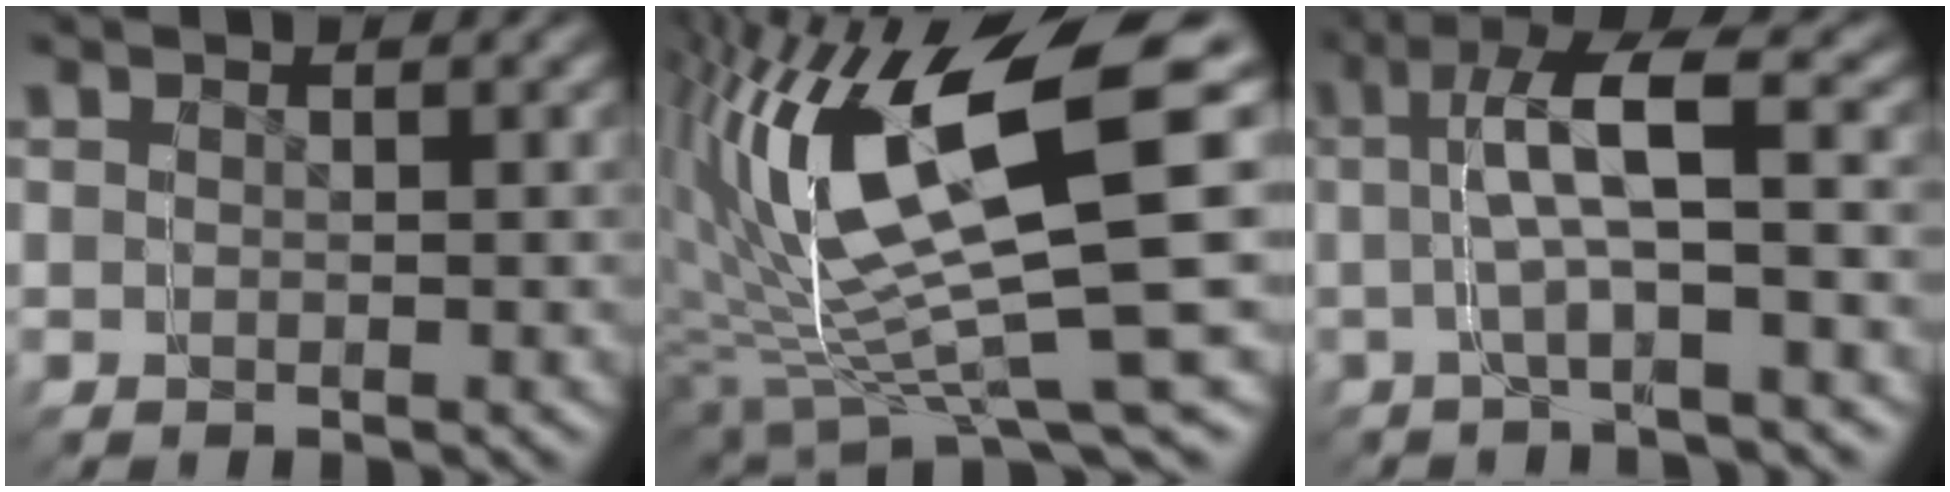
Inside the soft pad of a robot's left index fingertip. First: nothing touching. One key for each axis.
{"total": 8.5, "fx": 2.1, "fy": 4.3, "fz": 7.0, "tx": -0.174, "ty": 0.016, "tz": 0.036}
{"total": 4.9, "fx": -0.1, "fy": 2.0, "fz": 4.5, "tx": -0.082, "ty": 0.030, "tz": -0.008}